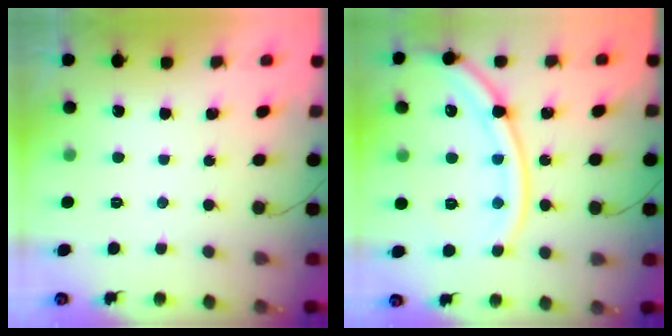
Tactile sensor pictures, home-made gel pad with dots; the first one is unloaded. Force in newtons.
{"total": 17.4, "press": 17.3, "slide": 1.3}